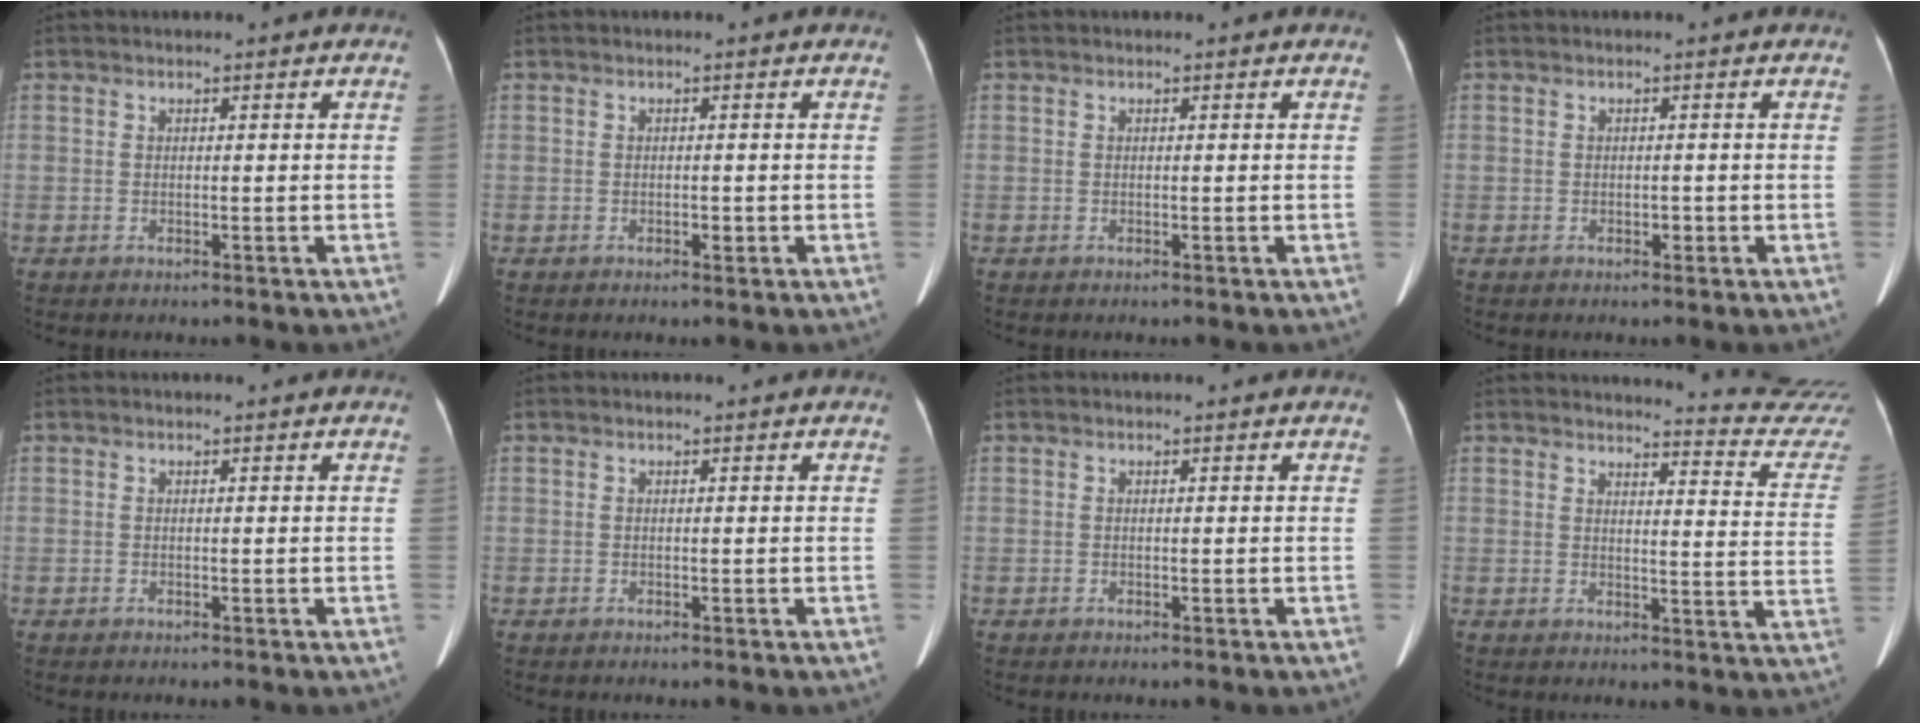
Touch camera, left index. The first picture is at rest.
{"total": 0.6, "force": [-0.2, 0.4, 0.5], "torque": [-0.006, 0.001, -0.004]}
{"total": 0.0}
{"total": 0.7, "force": [-0.2, 0.4, 0.4], "torque": [-0.006, 0.001, -0.004]}
{"total": 0.0}
{"total": 0.0}
{"total": 0.0}
{"total": 15.4, "force": [15.3, -1.0, 1.0], "torque": [0.005, -0.139, 0.140]}